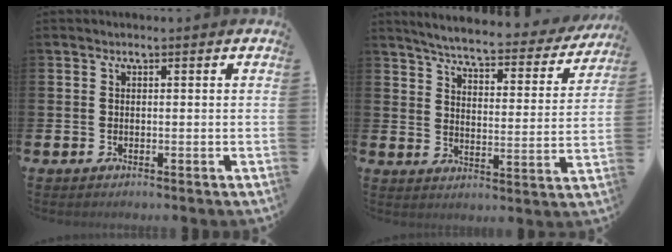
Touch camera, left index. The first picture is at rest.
{"total": 5.3, "force": [5.0, 0.6, 1.8], "torque": [-0.056, -0.040, 0.078]}